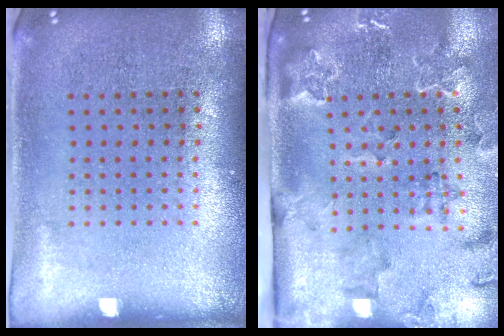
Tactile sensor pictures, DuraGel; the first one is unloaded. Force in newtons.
{"total": 2.3, "press": 2.3, "slide": 0.2}